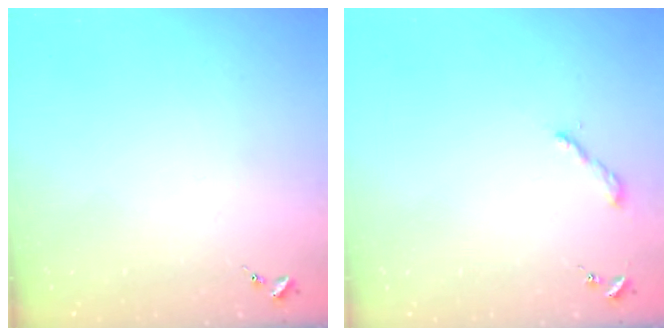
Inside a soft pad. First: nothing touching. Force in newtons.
{"total": 2.2, "press": 2.2, "slide": 0.2}